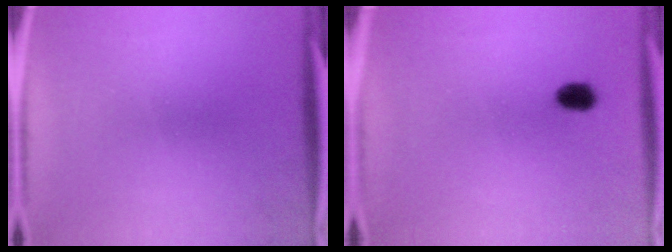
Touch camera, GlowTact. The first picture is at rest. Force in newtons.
{"total": 2.6}